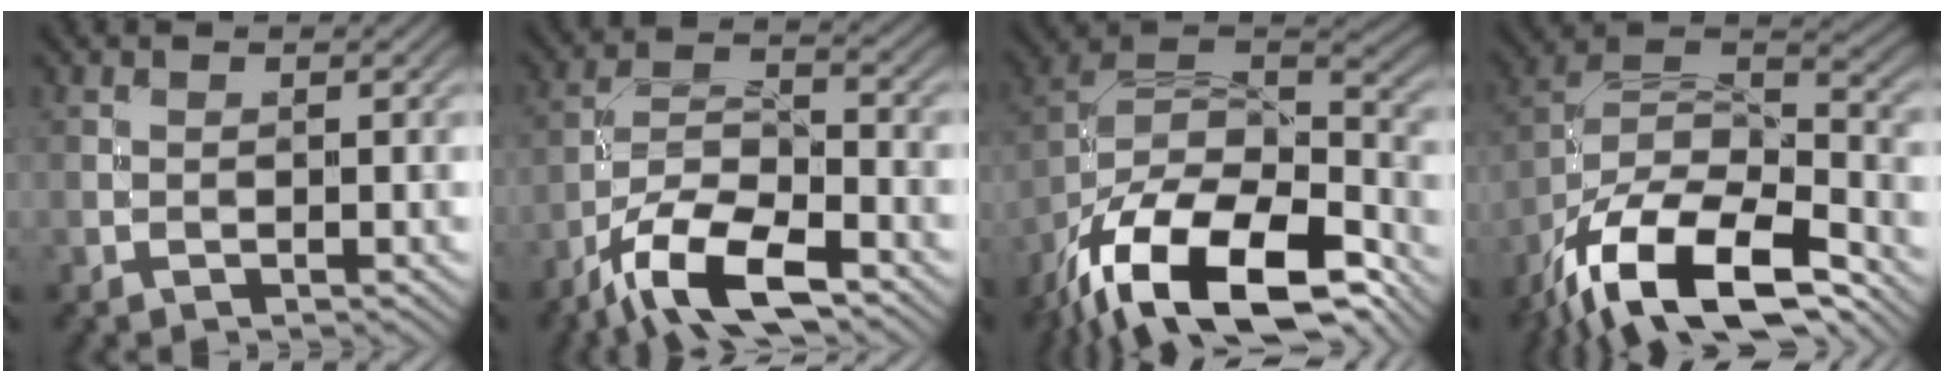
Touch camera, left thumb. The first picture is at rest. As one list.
[{"total": 11.2, "force": [-7.4, 3.8, 7.4], "torque": [-0.141, 0.000, -0.155]}, {"total": 18.9, "force": [-12.3, 8.4, 11.7], "torque": [-0.253, -0.035, -0.199]}, {"total": 17.4, "force": [-12.1, 6.8, 10.4], "torque": [-0.234, -0.036, -0.206]}]